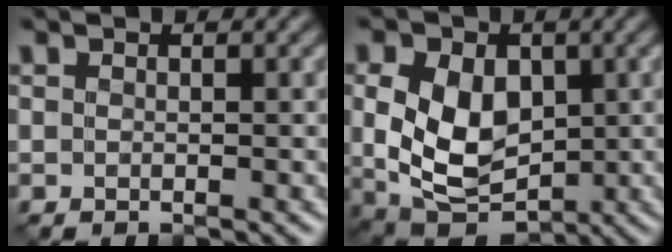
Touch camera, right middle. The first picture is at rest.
{"total": 8.1, "force": [0.3, 5.7, 5.7], "torque": [-0.122, -0.015, 0.007]}